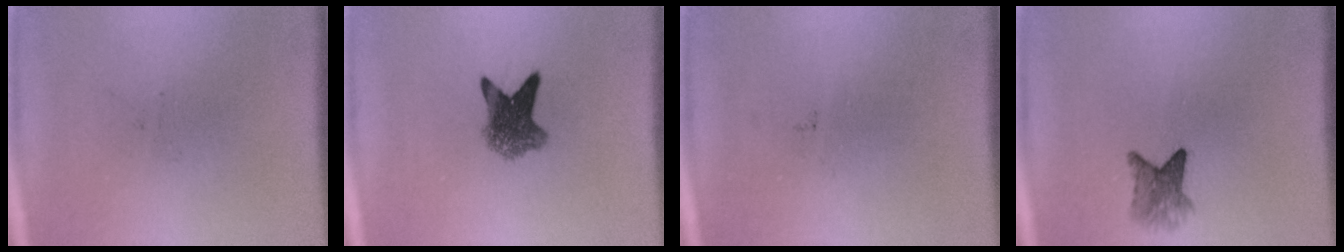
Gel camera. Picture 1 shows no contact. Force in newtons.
{"total": 5.7}
{"total": 0.0}
{"total": 3.0}